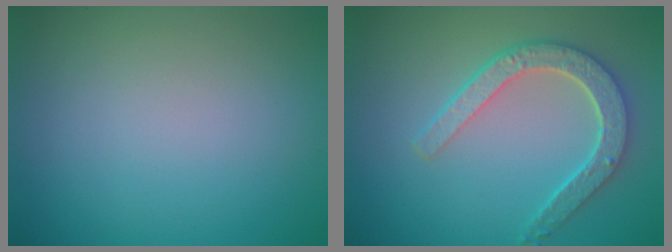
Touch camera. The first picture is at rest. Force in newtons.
{"total": 4.7, "press": 3.8, "slide": 2.8}